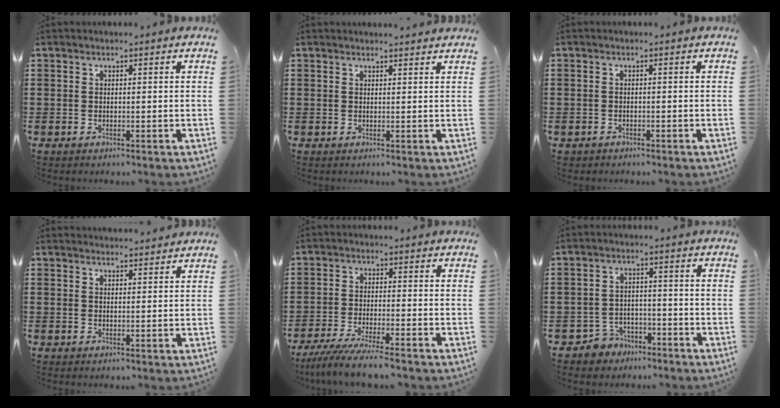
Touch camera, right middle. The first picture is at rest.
{"total": 1.1, "force": [1.1, -0.1, 0.2], "torque": [0.003, -0.005, 0.018]}
{"total": 1.0, "force": [-0.9, 0.4, 0.0], "torque": [-0.003, 0.000, -0.020]}
{"total": 1.9, "force": [1.9, 0.1, 0.1], "torque": [0.002, -0.001, 0.035]}
{"total": 5.8, "force": [-5.3, -0.3, 2.3], "torque": [-0.057, -0.021, -0.104]}
{"total": 4.0, "force": [-3.5, 1.9, 0.2], "torque": [-0.020, 0.005, -0.075]}